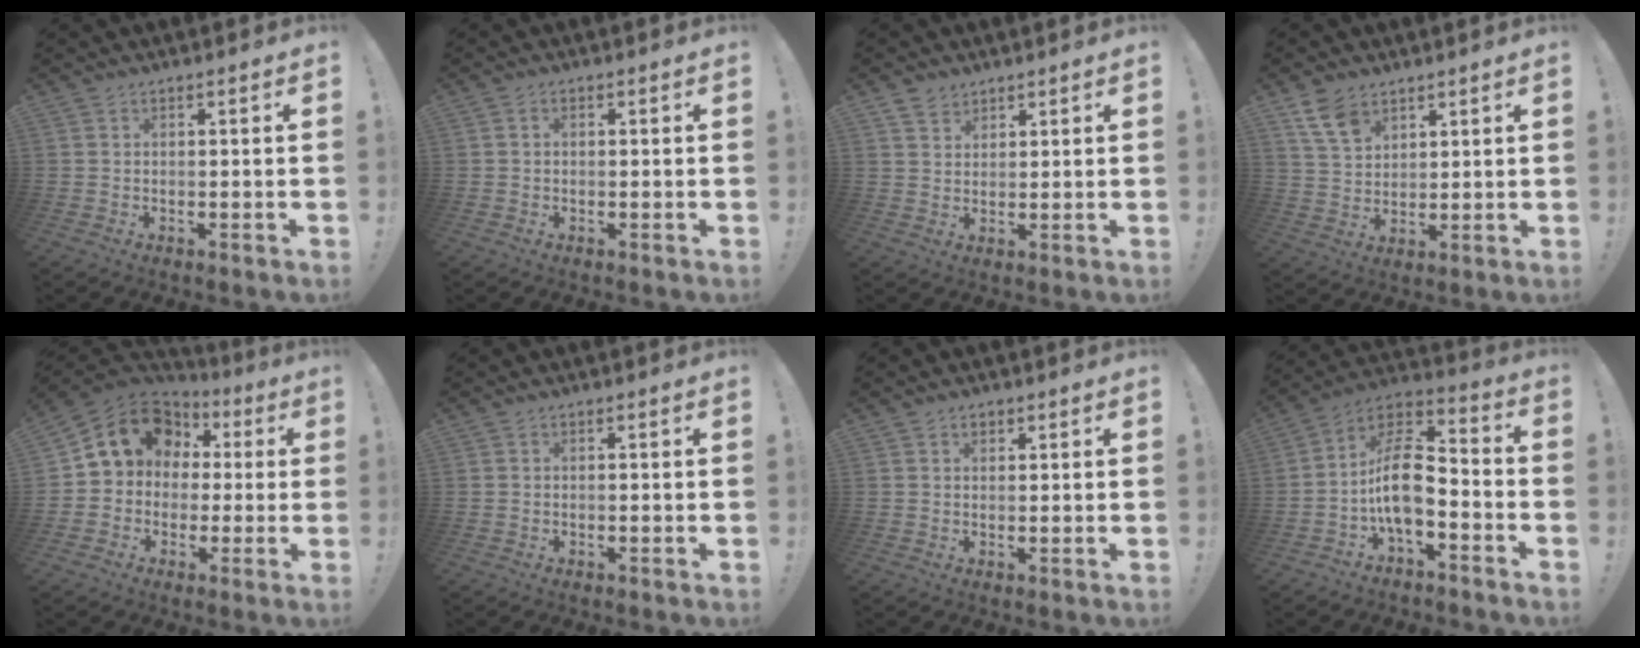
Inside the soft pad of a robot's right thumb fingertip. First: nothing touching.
{"total": 0.8, "force": [-0.2, 0.7, 0.4], "torque": [-0.013, 0.005, -0.004]}
{"total": 3.7, "force": [2.8, 2.3, 0.3], "torque": [-0.010, -0.013, 0.054]}
{"total": 9.0, "force": [5.8, 5.5, 4.2], "torque": [-0.078, -0.022, 0.114]}
{"total": 14.0, "force": [3.7, 11.6, 6.9], "torque": [-0.104, -0.003, 0.079]}
{"total": 0.0}
{"total": 1.6, "force": [1.0, 1.1, 0.7], "torque": [-0.001, -0.004, 0.015]}
{"total": 13.8, "force": [-3.5, 7.1, 11.3], "torque": [-0.214, 0.023, -0.057]}